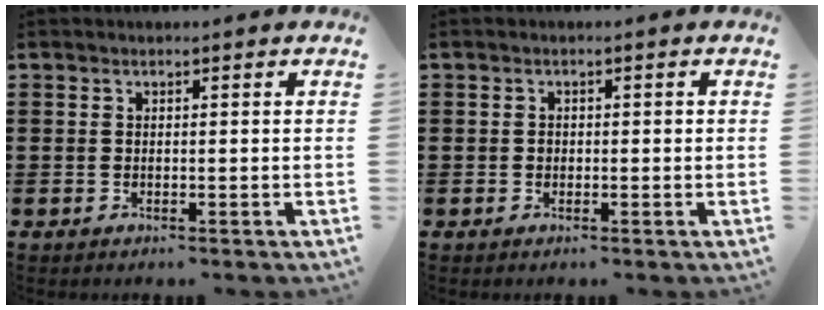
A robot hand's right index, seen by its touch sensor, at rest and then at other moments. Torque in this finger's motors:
{"motor_torque": [0.48, -0.29, 0.07, 0.03]}